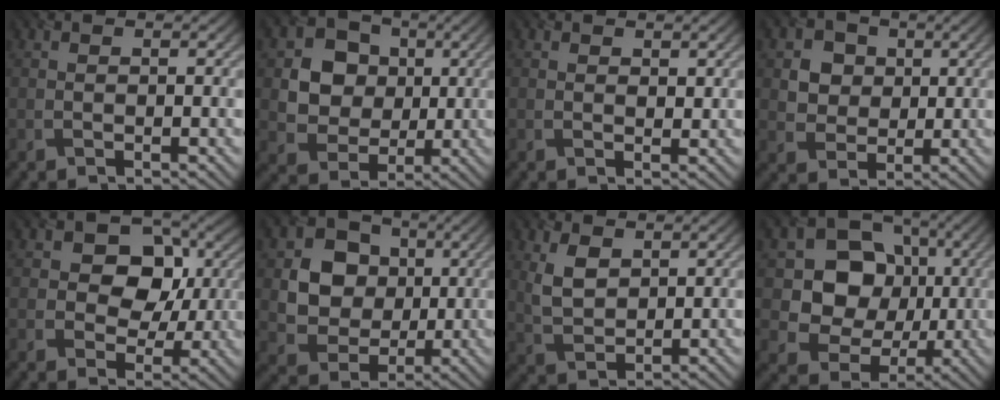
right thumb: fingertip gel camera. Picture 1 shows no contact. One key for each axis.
{"total": 8.5, "fx": 1.5, "fy": 7.4, "fz": 3.9, "tx": -0.095, "ty": -0.001, "tz": 0.022}
{"total": 1.2, "fx": 0.7, "fy": 0.7, "fz": 0.7, "tx": -0.010, "ty": -0.006, "tz": 0.016}
{"total": 5.6, "fx": 1.6, "fy": 4.9, "fz": 2.2, "tx": -0.073, "ty": -0.005, "tz": 0.022}
{"total": 11.3, "fx": 2.6, "fy": 8.3, "fz": 7.2, "tx": -0.110, "ty": 0.002, "tz": 0.026}
{"total": 9.4, "fx": 1.6, "fy": 8.1, "fz": 4.5, "tx": -0.103, "ty": -0.003, "tz": 0.026}
{"total": 4.8, "fx": 2.1, "fy": 2.9, "fz": 3.2, "tx": -0.081, "ty": -0.004, "tz": 0.045}
{"total": 12.3, "fx": 1.3, "fy": 10.6, "fz": 6.1, "tx": -0.122, "ty": 0.001, "tz": 0.008}